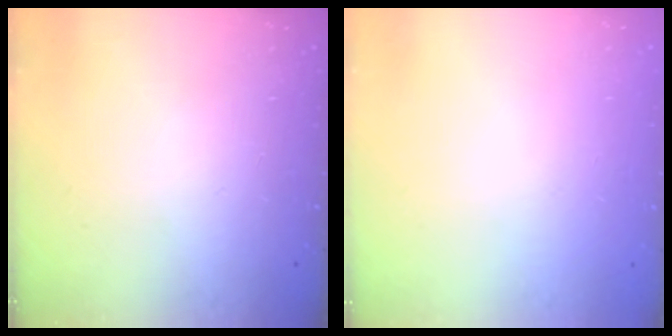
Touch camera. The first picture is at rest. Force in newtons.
{"total": 0.0}